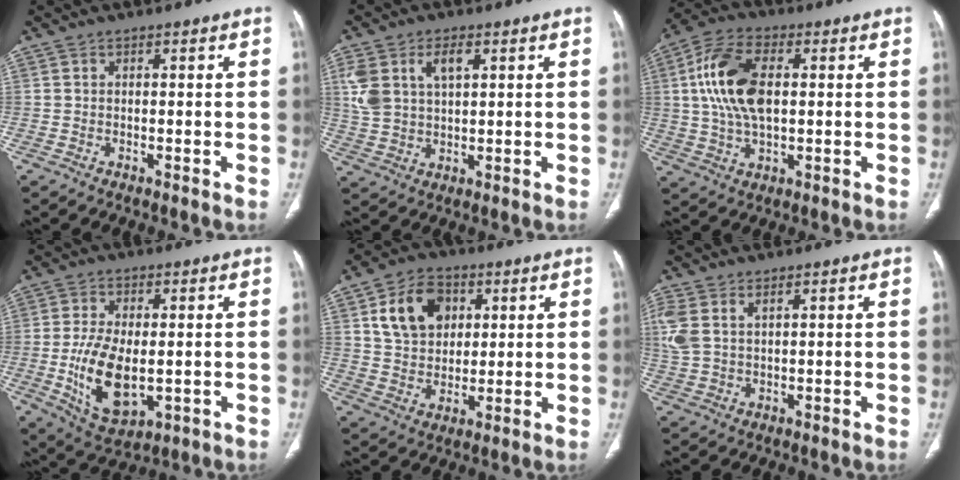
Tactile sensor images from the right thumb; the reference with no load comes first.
{"total": 9.6, "force": [3.5, 5.5, 7.1], "torque": [-0.145, 0.005, 0.074]}
{"total": 14.0, "force": [2.0, 7.6, 11.6], "torque": [-0.236, 0.013, 0.036]}
{"total": 11.4, "force": [-1.7, 6.0, 9.5], "torque": [-0.177, -0.011, -0.017]}
{"total": 11.9, "force": [4.1, 8.7, 7.0], "torque": [-0.092, -0.006, 0.075]}
{"total": 6.9, "force": [2.7, 3.8, 5.0], "torque": [-0.139, 0.007, 0.064]}